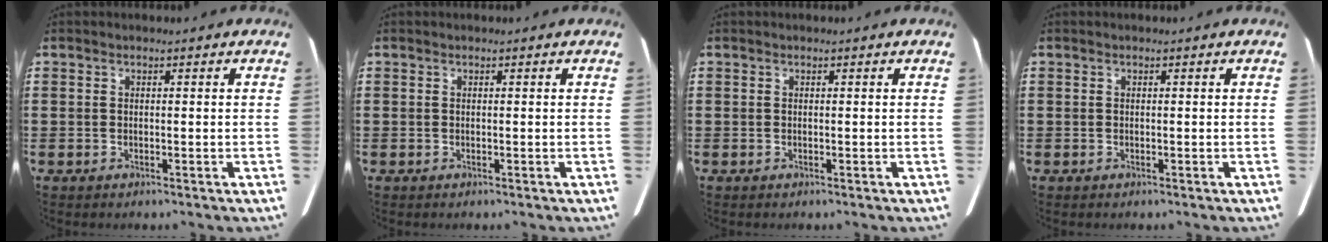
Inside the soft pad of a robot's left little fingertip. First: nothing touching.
{"total": 0.0}
{"total": 0.0}
{"total": 0.0}